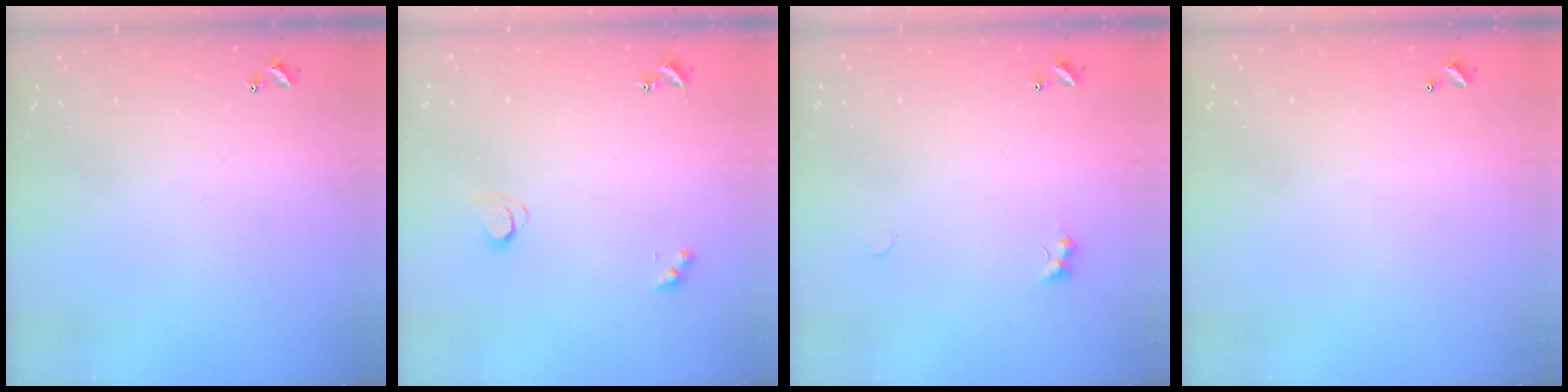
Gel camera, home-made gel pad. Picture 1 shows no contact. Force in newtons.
{"total": 1.7, "press": 1.7, "slide": 0.3}
{"total": 1.4, "press": 1.3, "slide": 0.5}
{"total": 2.8, "press": 2.8, "slide": 0.1}